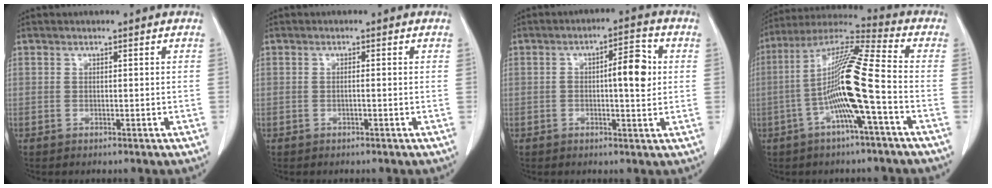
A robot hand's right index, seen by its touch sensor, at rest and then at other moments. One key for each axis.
{"total": 0.6, "fx": -0.2, "fy": 0.0, "fz": 0.5, "tx": -0.008, "ty": 0.002, "tz": -0.004}
{"total": 6.4, "fx": 0.5, "fy": 1.7, "fz": 6.2, "tx": -0.090, "ty": 0.017, "tz": 0.007}
{"total": 13.8, "fx": -3.2, "fy": -0.5, "fz": 13.4, "tx": -0.255, "ty": 0.012, "tz": -0.071}